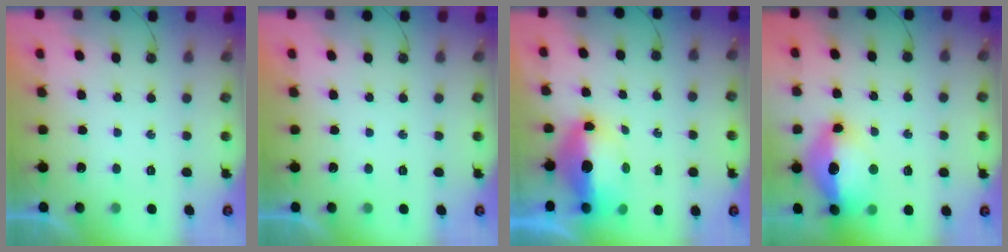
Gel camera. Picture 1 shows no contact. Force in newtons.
{"total": 0.0}
{"total": 11.5, "press": 11.4, "slide": 1.2}
{"total": 20.9, "press": 18.1, "slide": 10.6}